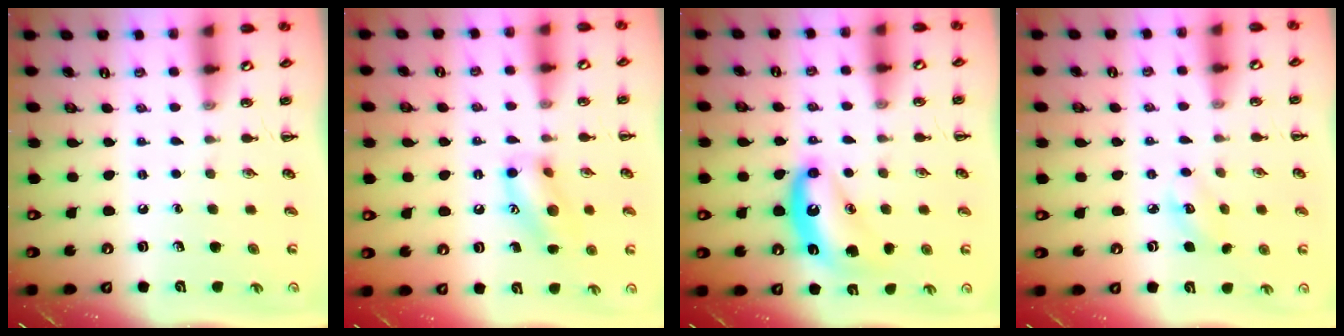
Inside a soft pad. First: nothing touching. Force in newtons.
{"total": 12.7, "press": 12.6, "slide": 1.4}
{"total": 11.5, "press": 11.4, "slide": 1.2}
{"total": 3.7, "press": 3.6, "slide": 0.8}